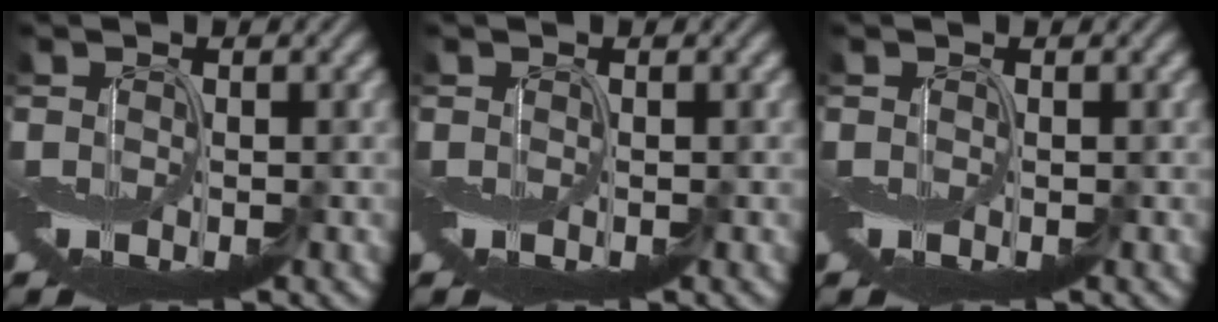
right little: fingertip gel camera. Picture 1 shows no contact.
{"total": 0.0}
{"total": 0.0}